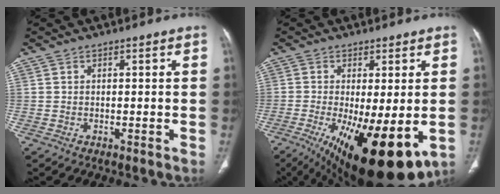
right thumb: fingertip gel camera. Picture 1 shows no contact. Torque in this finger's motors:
{"motor_torque": [1.02, 2.89, 0.29, -0.03, 0.43]}